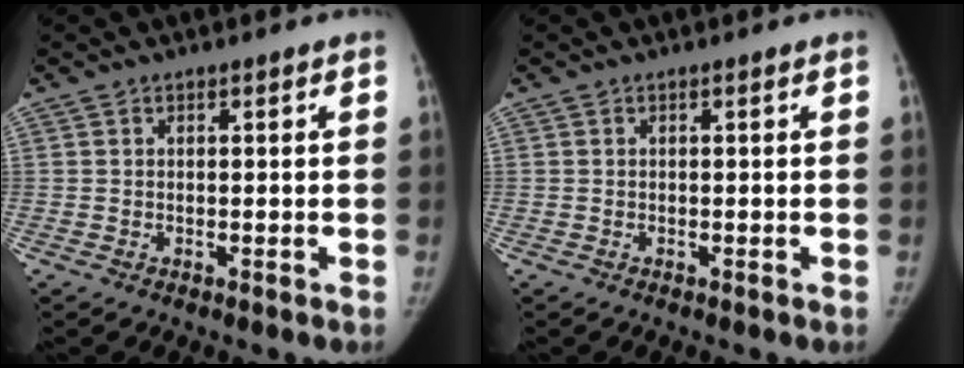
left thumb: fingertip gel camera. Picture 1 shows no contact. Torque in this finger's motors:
{"motor_torque": [0.11, 0.00, 0.31, -0.02, 0.06]}